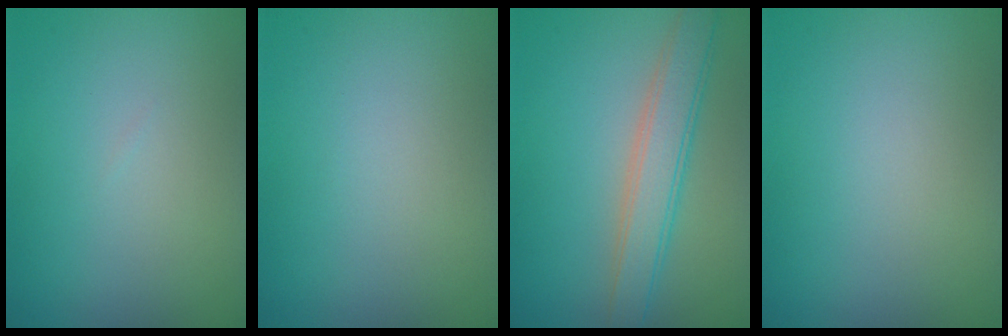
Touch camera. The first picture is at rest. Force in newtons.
{"total": 0.0}
{"total": 4.1, "press": 4.1, "slide": 0.1}
{"total": 0.0}